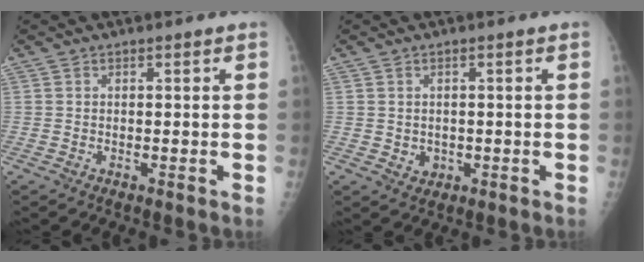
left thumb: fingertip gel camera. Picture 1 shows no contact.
{"total": 2.1, "force": [-0.2, 1.9, 0.9], "torque": [-0.007, 0.000, 0.006]}